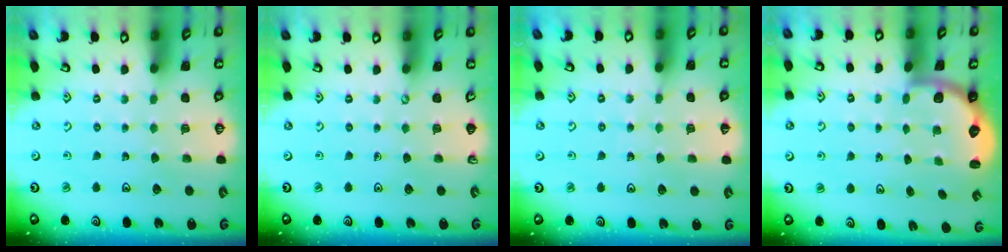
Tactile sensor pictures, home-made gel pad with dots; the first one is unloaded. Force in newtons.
{"total": 0.0}
{"total": 5.5, "press": 5.4, "slide": 0.7}
{"total": 2.5, "press": 2.1, "slide": 1.4}